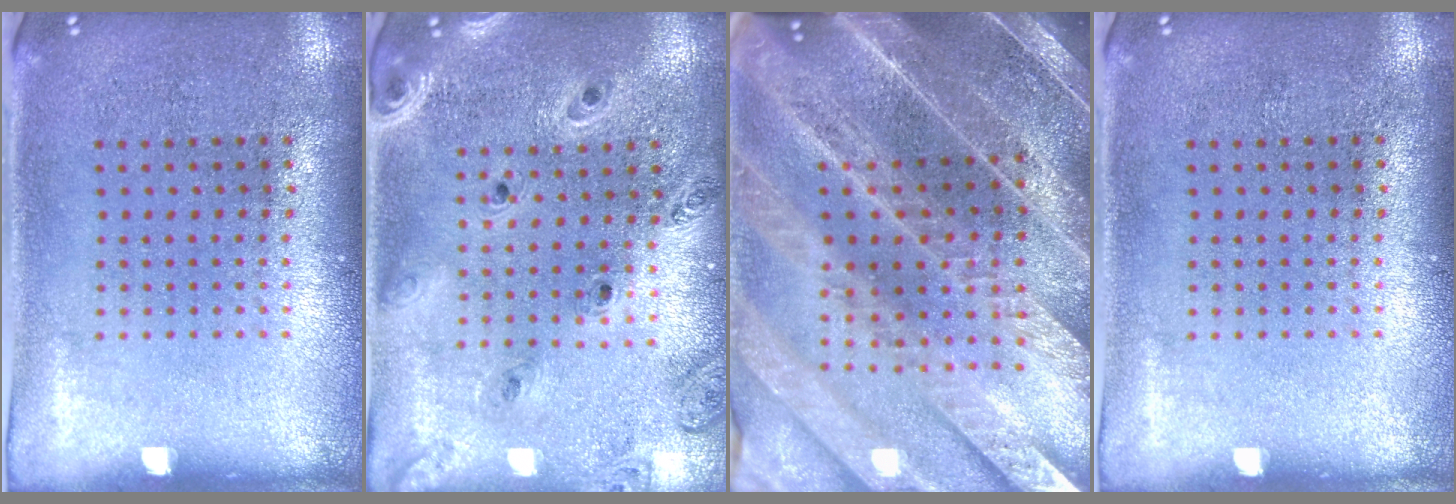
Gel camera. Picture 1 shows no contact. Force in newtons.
{"total": 1.3, "press": 1.3, "slide": 0.1}
{"total": 4.4, "press": 4.0, "slide": 1.9}
{"total": 0.0}